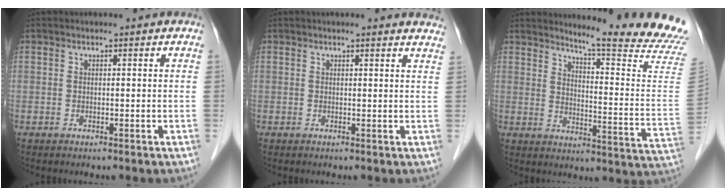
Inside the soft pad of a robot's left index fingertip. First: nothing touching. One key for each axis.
{"total": 6.4, "fx": 6.1, "fy": 0.8, "fz": 1.8, "tx": -0.006, "ty": -0.003, "tz": 0.042}
{"total": 19.5, "fx": 17.9, "fy": -2.4, "fz": 7.3, "tx": -0.115, "ty": -0.143, "tz": 0.211}